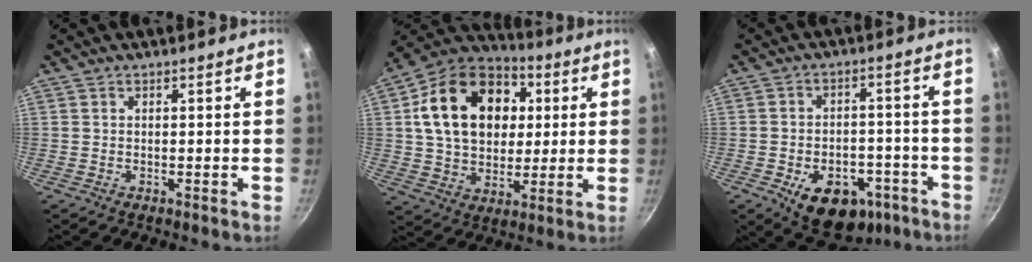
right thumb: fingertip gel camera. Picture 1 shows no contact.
{"total": 22.3, "force": [4.7, 16.3, 14.4], "torque": [-0.216, 0.015, 0.075]}
{"total": 15.2, "force": [-7.3, 9.7, 9.1], "torque": [-0.087, 0.037, -0.092]}